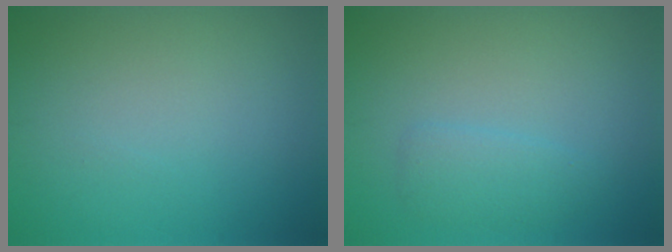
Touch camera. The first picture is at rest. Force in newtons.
{"total": 1.9, "press": 1.9, "slide": 0.1}